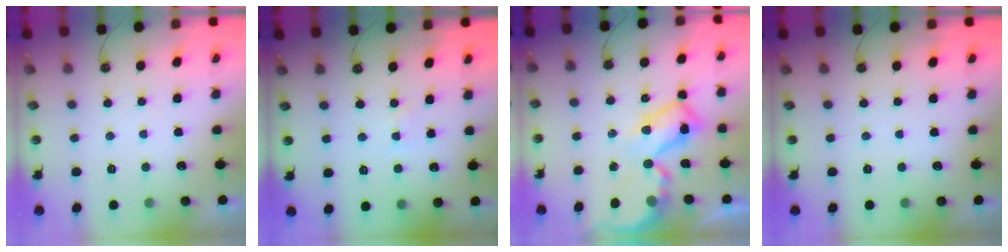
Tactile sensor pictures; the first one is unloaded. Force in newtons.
{"total": 3.0, "press": 2.9, "slide": 0.4}
{"total": 10.6, "press": 10.5, "slide": 0.9}
{"total": 0.0}